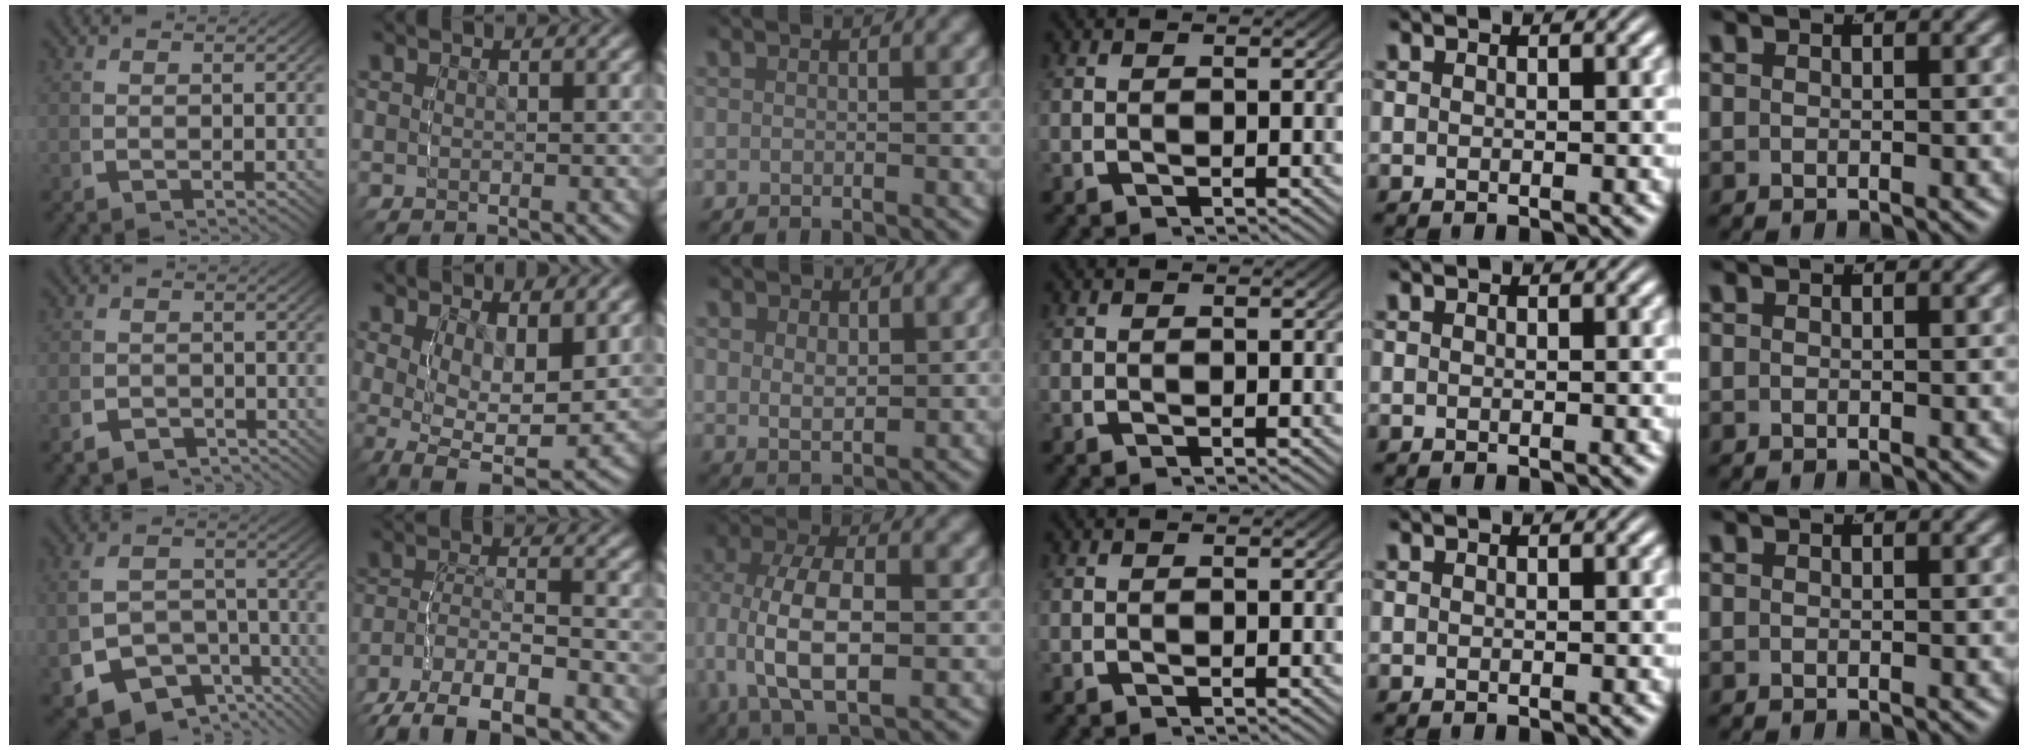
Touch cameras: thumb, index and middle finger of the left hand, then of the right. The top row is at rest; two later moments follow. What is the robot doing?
{"motion": "grasp_and_lifting", "object": "cloth"}